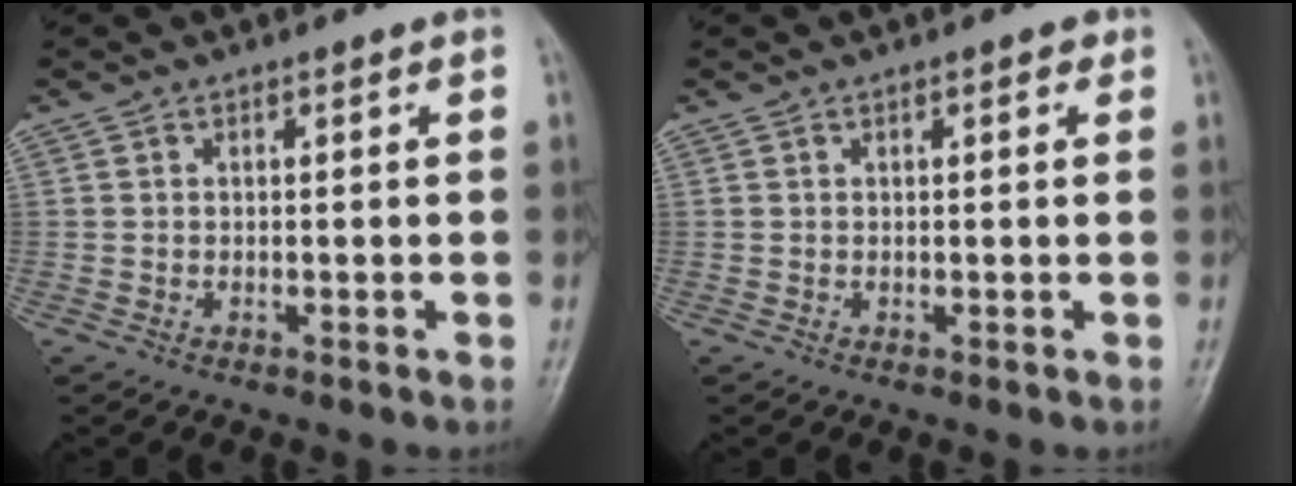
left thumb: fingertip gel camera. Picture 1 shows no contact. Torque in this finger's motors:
{"motor_torque": [-0.11, -0.01, -0.26, -0.14, 0.00]}